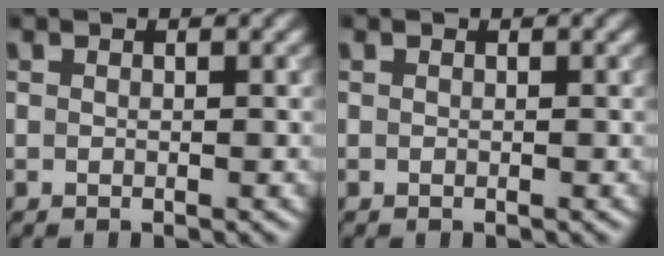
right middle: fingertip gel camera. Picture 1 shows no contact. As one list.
[{"total": 0.0}]